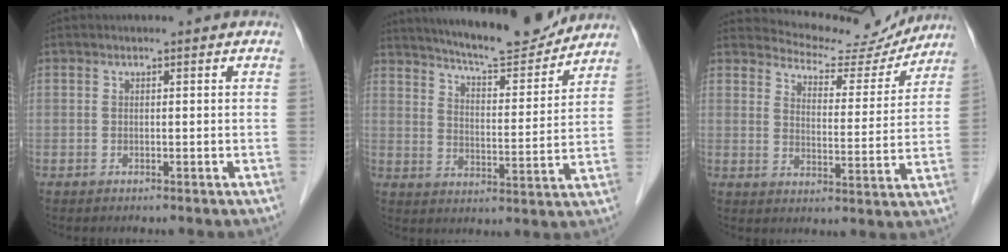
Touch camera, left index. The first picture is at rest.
{"total": 14.3, "force": [13.3, 1.4, 5.1], "torque": [-0.082, -0.008, 0.196]}
{"total": 11.9, "force": [11.6, 2.6, 1.0], "torque": [-0.012, -0.013, 0.150]}